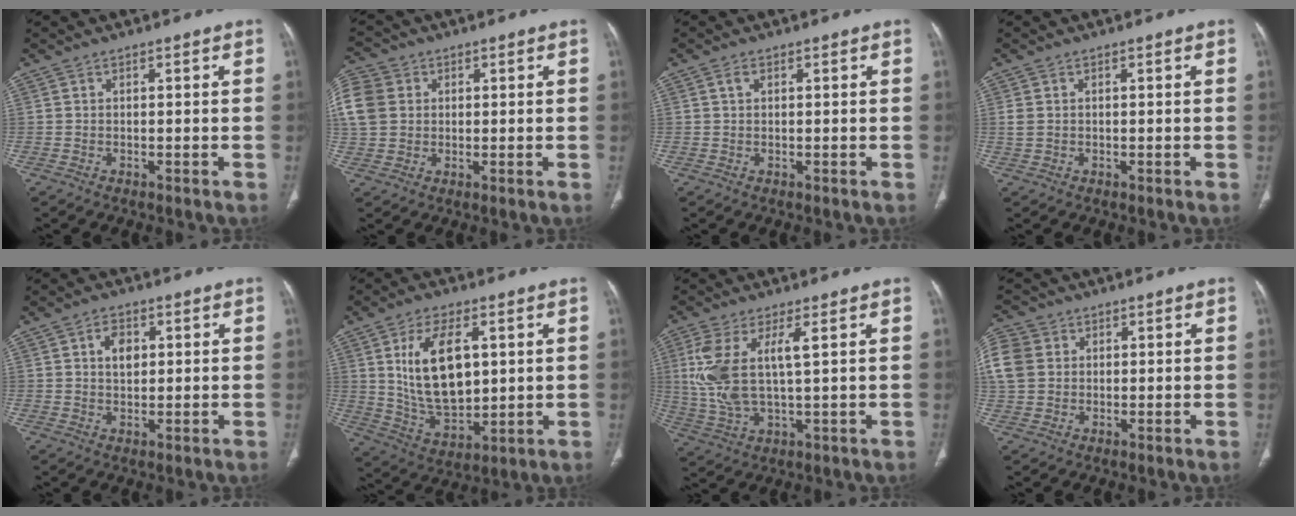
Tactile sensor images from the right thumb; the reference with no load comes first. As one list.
[{"total": 15.8, "force": [3.5, 13.3, 7.8], "torque": [-0.215, 0.037, 0.072]}, {"total": 1.2, "force": [0.5, 0.7, 0.8], "torque": [-0.015, 0.004, 0.009]}, {"total": 1.6, "force": [0.2, 1.2, 1.0], "torque": [-0.031, 0.005, 0.007]}, {"total": 4.5, "force": [1.2, 3.1, 3.1], "torque": [-0.035, -0.003, 0.020]}, {"total": 15.6, "force": [3.6, 8.6, 12.5], "torque": [-0.205, -0.019, 0.080]}, {"total": 11.4, "force": [2.5, 4.1, 10.3], "torque": [-0.244, -0.011, 0.057]}, {"total": 14.2, "force": [3.1, 12.0, 7.0], "torque": [-0.193, 0.031, 0.062]}]